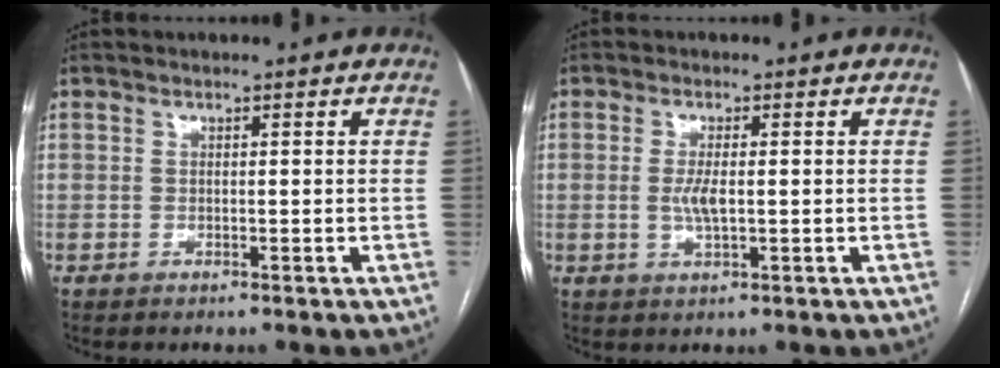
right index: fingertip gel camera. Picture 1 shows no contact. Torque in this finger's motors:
{"motor_torque": [0.45, -0.18, 0.28, 0.08]}